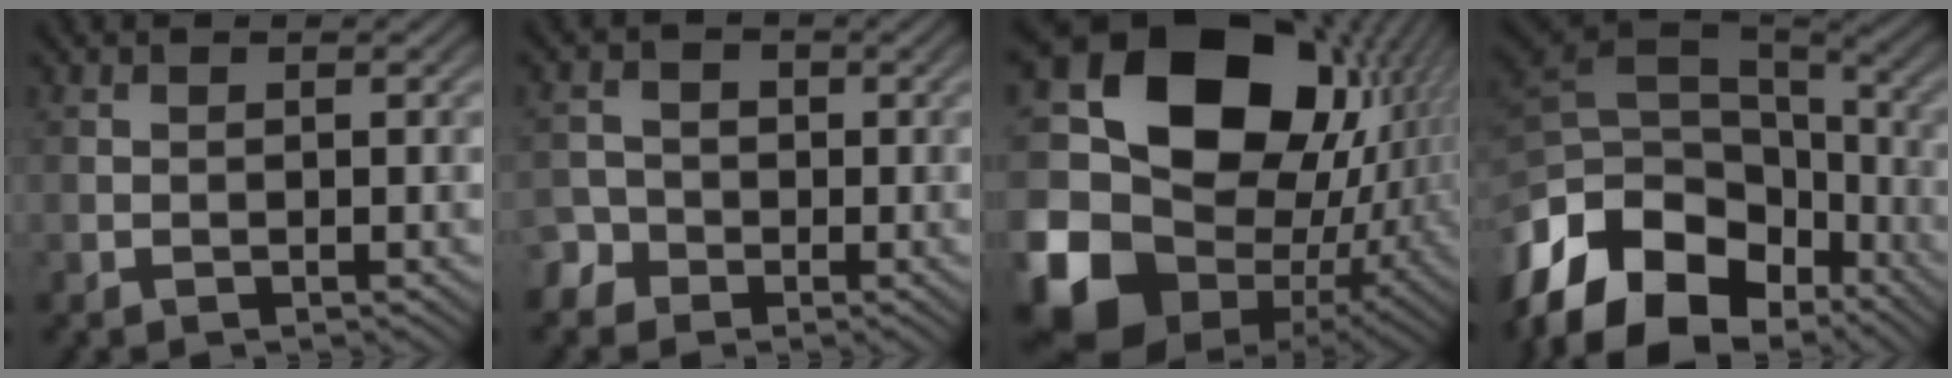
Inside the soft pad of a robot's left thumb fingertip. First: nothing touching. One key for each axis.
{"total": 4.1, "fx": -1.9, "fy": 3.6, "fz": 0.7, "tx": -0.002, "ty": 0.001, "tz": -0.051}
{"total": 19.9, "fx": -0.2, "fy": 16.0, "fz": 11.8, "tx": -0.260, "ty": -0.045, "tz": 0.030}
{"total": 17.7, "fx": -9.0, "fy": 11.3, "fz": 10.3, "tx": -0.263, "ty": -0.020, "tz": -0.141}